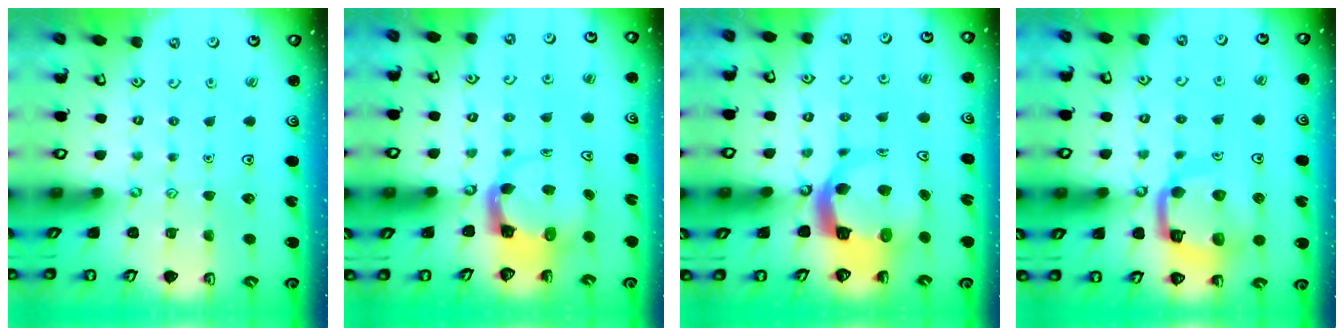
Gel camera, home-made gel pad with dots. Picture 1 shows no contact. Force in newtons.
{"total": 3.8, "press": 3.7, "slide": 0.5}
{"total": 8.0, "press": 8.0, "slide": 1.1}
{"total": 11.5, "press": 11.4, "slide": 1.4}